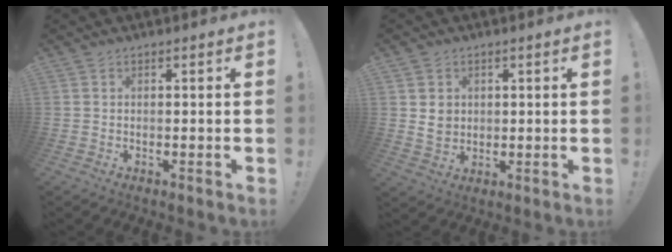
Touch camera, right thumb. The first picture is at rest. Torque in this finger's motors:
{"motor_torque": [-0.22, 0.43, 0.02, 0.47, -0.05]}